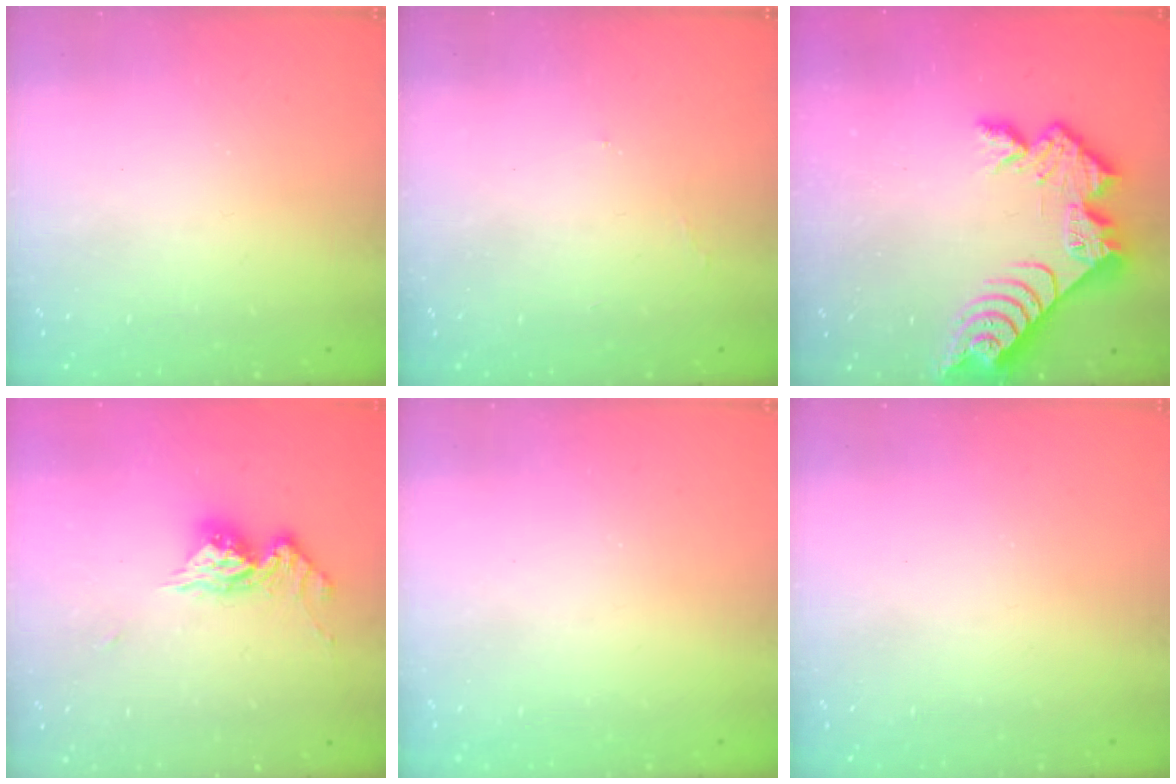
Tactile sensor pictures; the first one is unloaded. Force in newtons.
{"total": 3.7, "press": 3.7, "slide": 0.4}
{"total": 12.1, "press": 12.1, "slide": 0.8}
{"total": 10.3, "press": 10.3, "slide": 1.0}
{"total": 0.0}
{"total": 0.0}